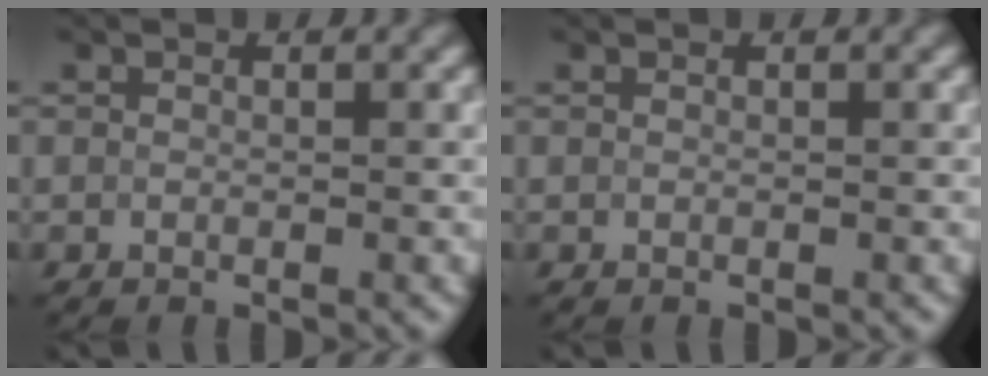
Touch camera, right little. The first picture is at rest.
{"total": 0.0}